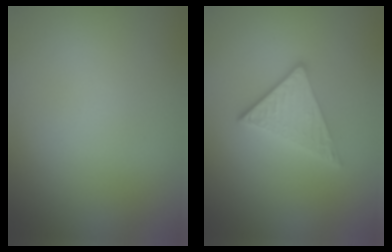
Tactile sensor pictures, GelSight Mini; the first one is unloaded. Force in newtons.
{"total": 2.8, "press": 2.6, "slide": 1.1}